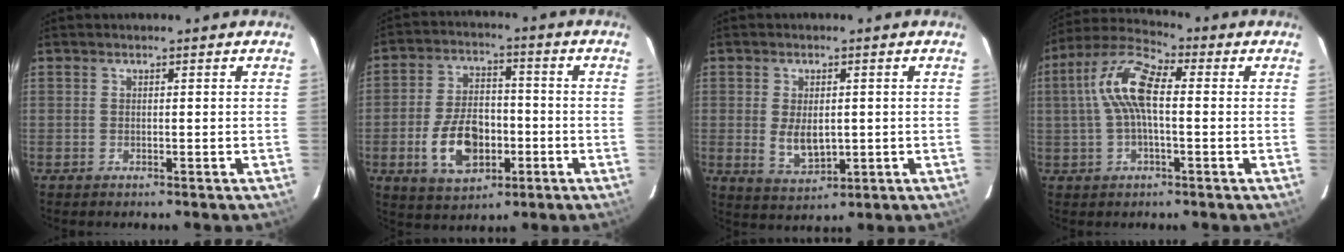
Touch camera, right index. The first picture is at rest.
{"total": 12.3, "force": [-3.9, 7.5, 9.0], "torque": [-0.185, 0.009, -0.055]}
{"total": 6.3, "force": [-0.2, 3.7, 5.2], "torque": [-0.098, -0.008, 0.006]}
{"total": 10.9, "force": [0.9, 4.1, 10.1], "torque": [-0.206, 0.024, 0.010]}